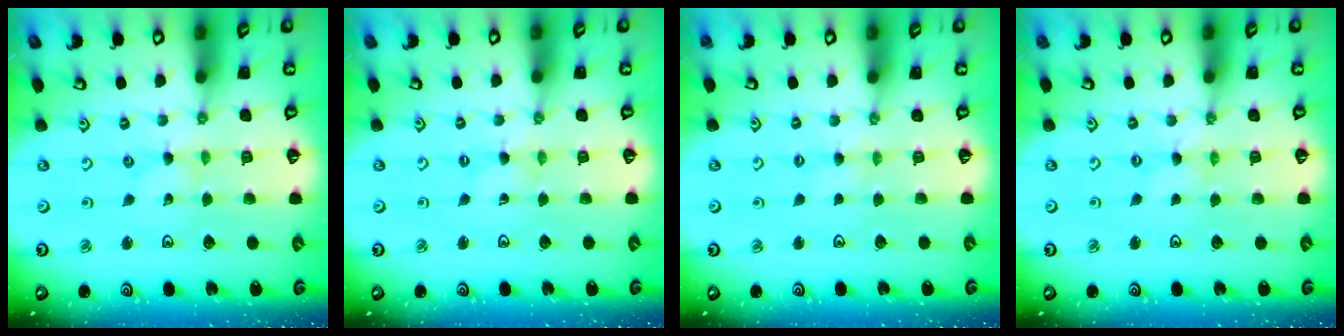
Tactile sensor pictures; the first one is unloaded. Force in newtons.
{"total": 0.0}
{"total": 1.8, "press": 1.7, "slide": 0.3}
{"total": 0.0}